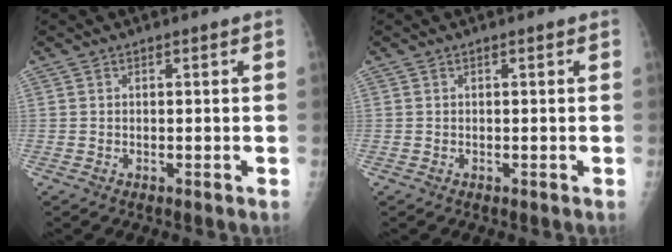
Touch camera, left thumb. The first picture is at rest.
{"total": 0.0}